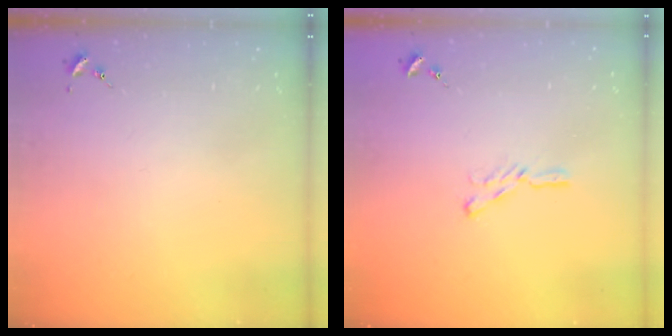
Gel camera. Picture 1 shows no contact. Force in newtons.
{"total": 4.7, "press": 4.6, "slide": 0.6}